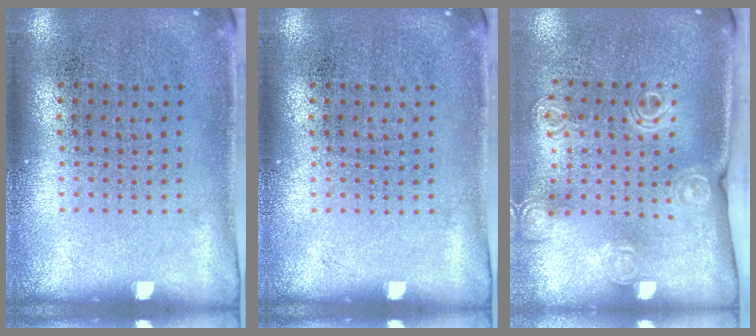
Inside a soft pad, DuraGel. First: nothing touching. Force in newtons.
{"total": 0.0}
{"total": 1.5, "press": 1.4, "slide": 0.6}